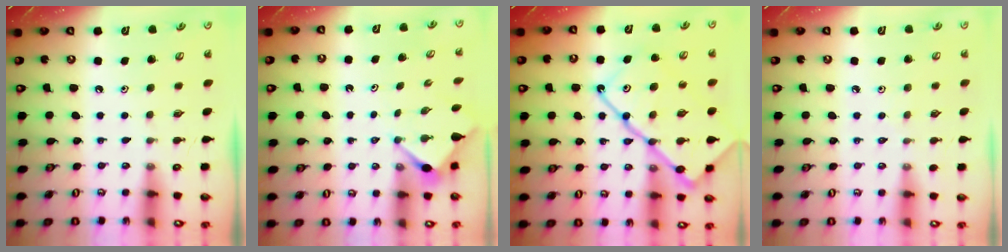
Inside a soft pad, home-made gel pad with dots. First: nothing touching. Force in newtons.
{"total": 3.4, "press": 3.4, "slide": 0.3}
{"total": 21.4, "press": 21.3, "slide": 2.3}
{"total": 1.1, "press": 1.0, "slide": 0.4}